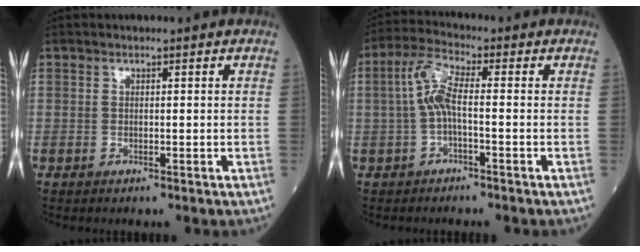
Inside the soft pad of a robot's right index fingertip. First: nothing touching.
{"total": 5.5, "force": [-0.5, 1.1, 5.3], "torque": [-0.114, 0.017, -0.015]}